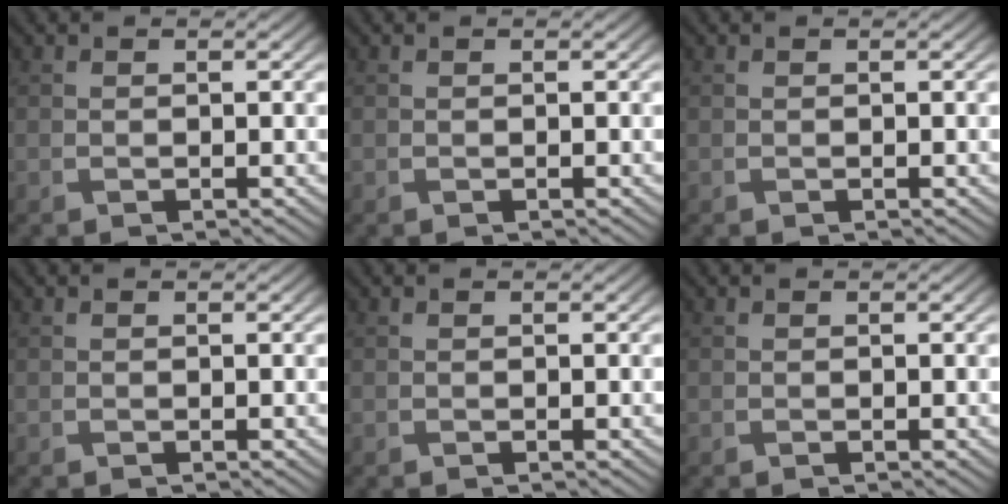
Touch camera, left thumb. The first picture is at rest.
{"total": 0.0}
{"total": 0.0}
{"total": 0.0}
{"total": 0.0}
{"total": 0.0}